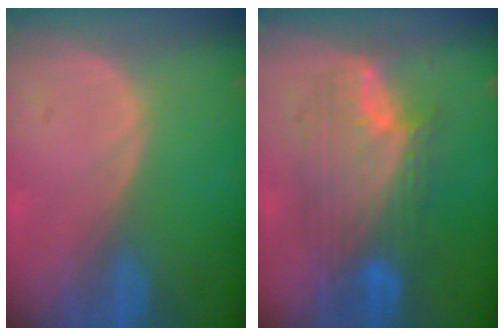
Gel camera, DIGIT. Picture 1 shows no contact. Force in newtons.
{"total": 9.1, "press": 9.0, "slide": 0.5}